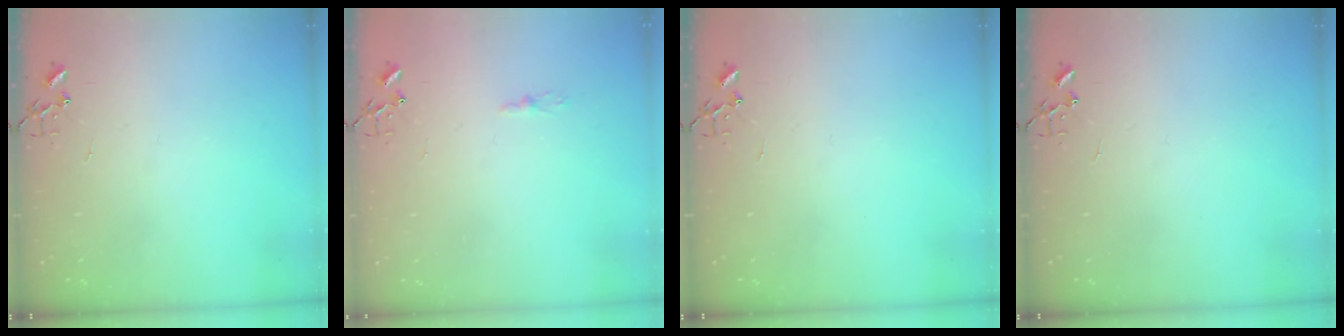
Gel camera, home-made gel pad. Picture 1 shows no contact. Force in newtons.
{"total": 4.0, "press": 4.0, "slide": 0.4}
{"total": 0.0}
{"total": 0.0}